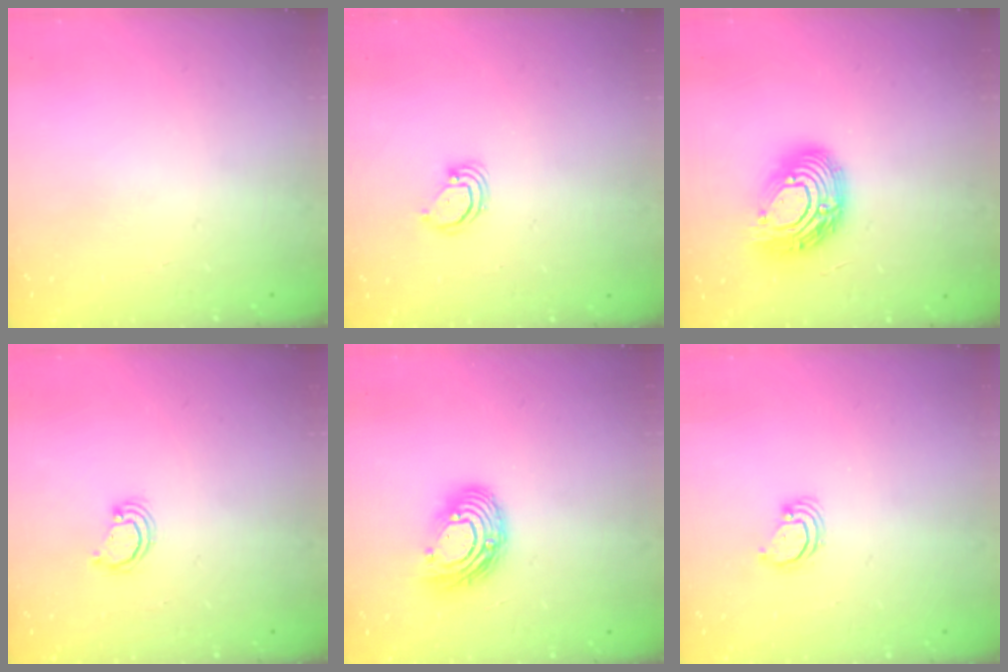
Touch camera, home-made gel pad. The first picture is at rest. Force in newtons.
{"total": 2.8, "press": 2.8, "slide": 0.3}
{"total": 13.9, "press": 13.9, "slide": 0.9}
{"total": 2.0, "press": 2.0, "slide": 0.2}
{"total": 11.5, "press": 11.5, "slide": 0.2}
{"total": 2.9, "press": 2.9, "slide": 0.3}